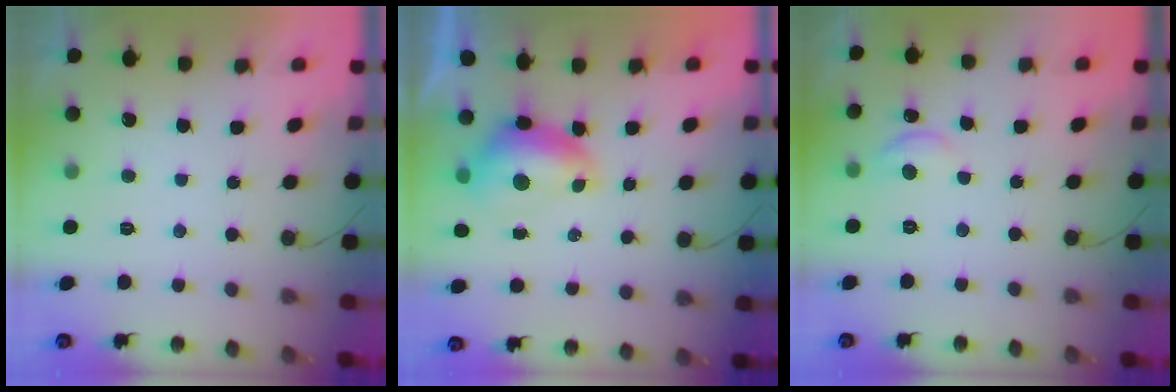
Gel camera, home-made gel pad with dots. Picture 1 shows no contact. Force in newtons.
{"total": 9.7, "press": 9.6, "slide": 1.3}
{"total": 7.0, "press": 7.0, "slide": 0.7}